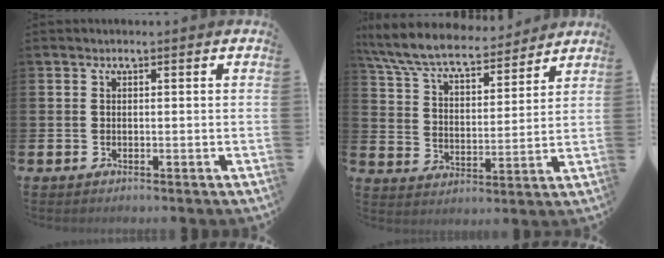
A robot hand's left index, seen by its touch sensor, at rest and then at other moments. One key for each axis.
{"total": 8.2, "fx": 7.5, "fy": 1.6, "fz": 2.7, "tx": -0.091, "ty": -0.044, "tz": 0.134}